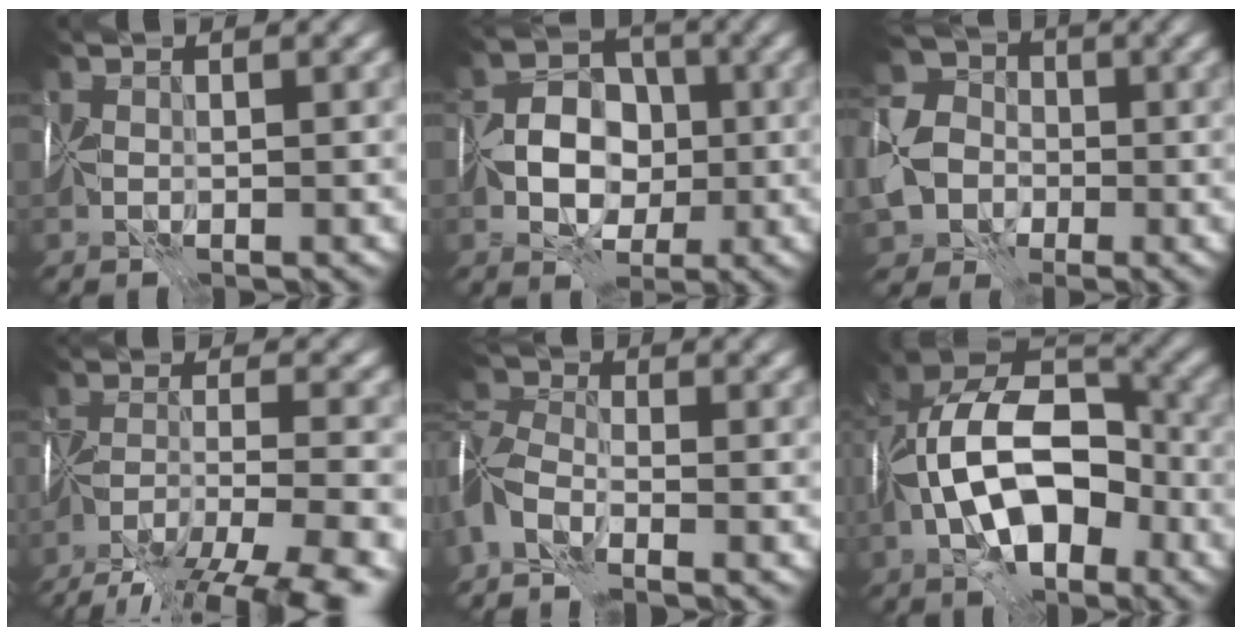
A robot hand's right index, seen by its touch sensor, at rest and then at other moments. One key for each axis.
{"total": 5.4, "fx": -0.6, "fy": 4.3, "fz": 3.2, "tx": -0.043, "ty": 0.012, "tz": -0.015}
{"total": 7.6, "fx": -2.3, "fy": 6.3, "fz": 3.5, "tx": -0.087, "ty": -0.007, "tz": -0.054}
{"total": 12.3, "fx": -9.9, "fy": 3.4, "fz": 6.4, "tx": -0.116, "ty": -0.019, "tz": -0.133}
{"total": 5.4, "fx": -3.3, "fy": 2.6, "fz": 3.4, "tx": -0.069, "ty": 0.003, "tz": -0.076}
{"total": 12.9, "fx": -2.6, "fy": 7.2, "fz": 10.4, "tx": -0.154, "ty": 0.025, "tz": -0.045}